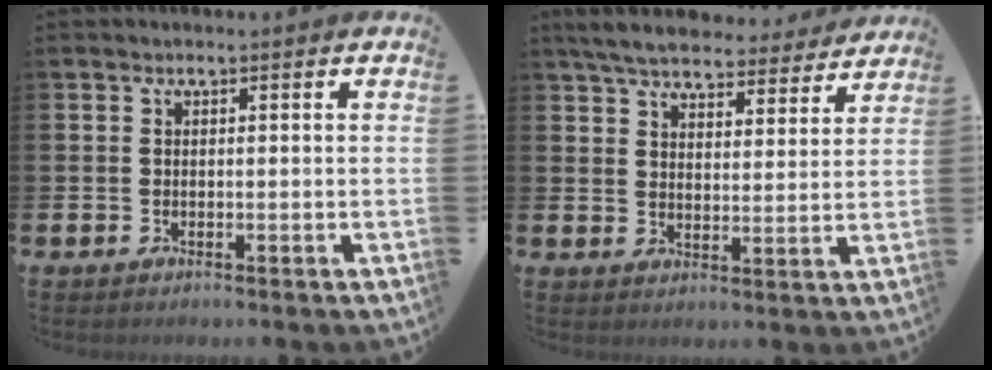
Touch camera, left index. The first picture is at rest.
{"total": 6.4, "force": [6.1, 1.3, 1.4], "torque": [-0.048, -0.036, 0.107]}